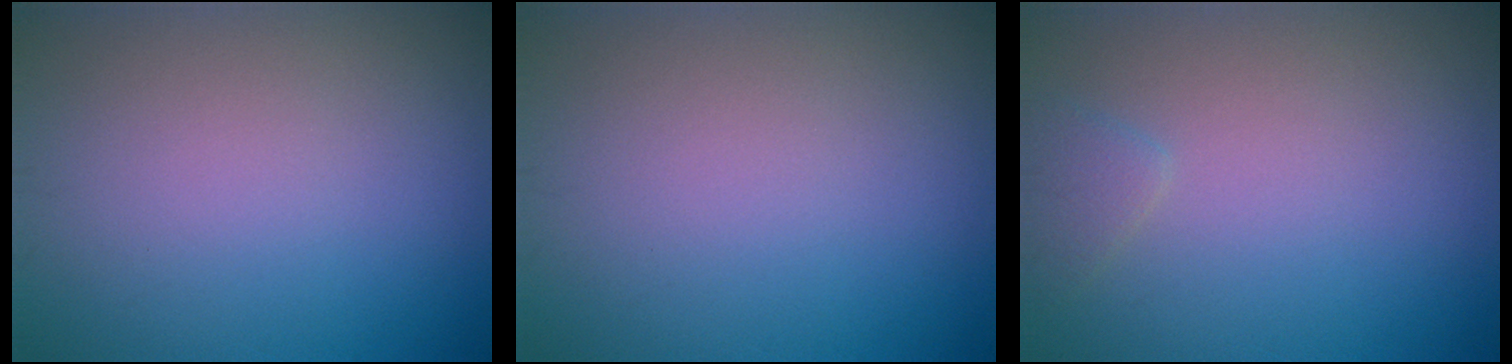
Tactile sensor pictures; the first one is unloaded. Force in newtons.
{"total": 0.0}
{"total": 1.1, "press": 1.1, "slide": 0.1}